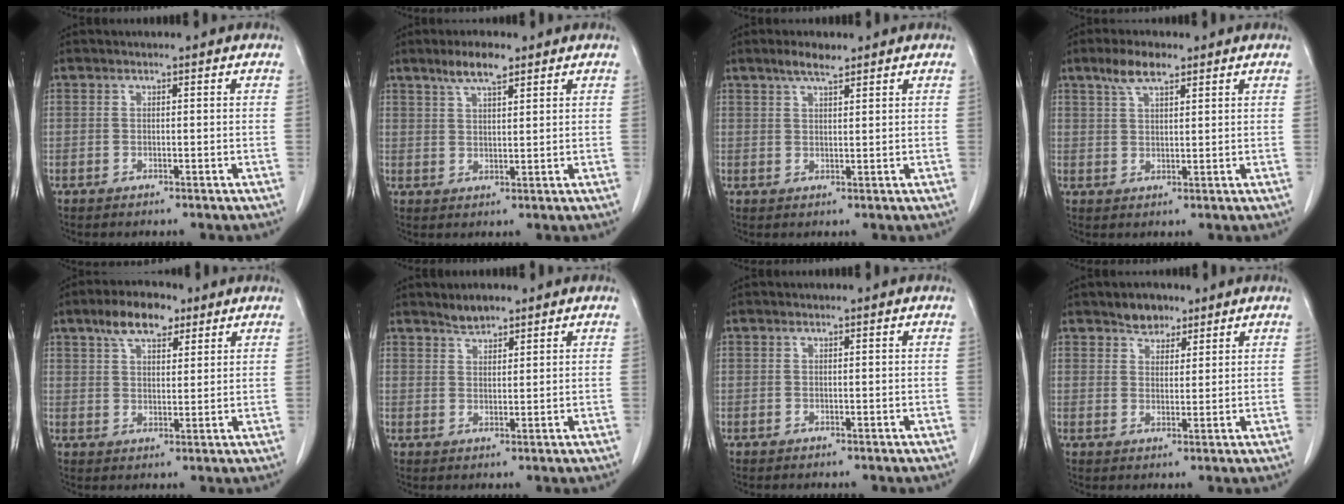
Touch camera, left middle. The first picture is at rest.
{"total": 4.9, "force": [3.5, 1.0, 3.3], "torque": [-0.067, 0.005, 0.065]}
{"total": 3.3, "force": [2.6, 0.7, 2.0], "torque": [-0.043, 0.004, 0.048]}
{"total": 4.7, "force": [3.3, 1.4, 3.1], "torque": [-0.067, 0.011, 0.064]}
{"total": 7.5, "force": [4.8, 3.2, 4.8], "torque": [-0.086, 0.017, 0.085]}
{"total": 2.6, "force": [2.4, 0.8, 0.8], "torque": [-0.018, 0.002, 0.043]}
{"total": 0.0}
{"total": 3.5, "force": [2.7, 2.0, 1.0], "torque": [-0.015, 0.004, 0.046]}